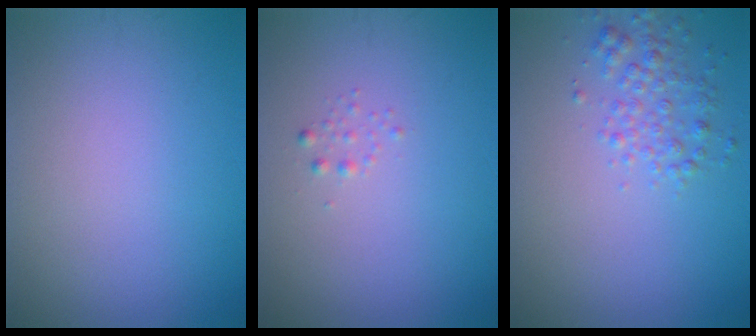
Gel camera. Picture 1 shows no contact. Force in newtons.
{"total": 0.6, "press": 0.6, "slide": 0.1}
{"total": 2.5, "press": 2.5, "slide": 0.1}